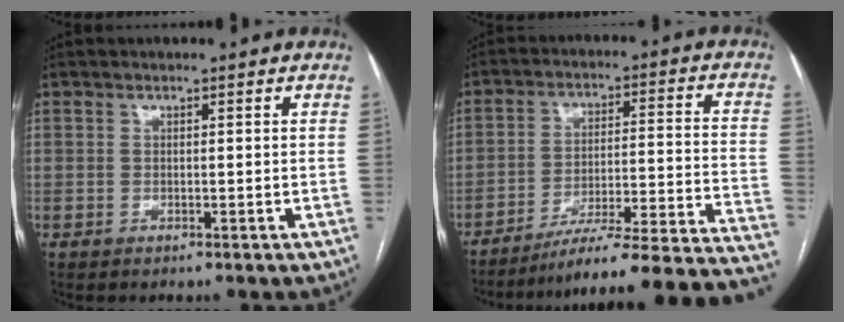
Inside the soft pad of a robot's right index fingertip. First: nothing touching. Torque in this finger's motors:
{"motor_torque": [0.00, -2.14, 0.50, 0.12]}